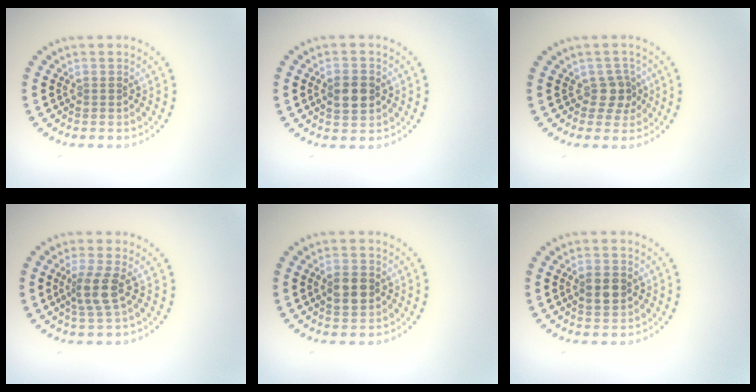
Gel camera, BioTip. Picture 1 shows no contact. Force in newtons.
{"total": 2.9, "press": 2.9, "slide": 0.1}
{"total": 2.0, "press": 1.6, "slide": 1.3}
{"total": 2.7, "press": 2.2, "slide": 1.6}
{"total": 3.4, "press": 3.4, "slide": 0.0}
{"total": 2.5, "press": 2.5, "slide": 0.1}